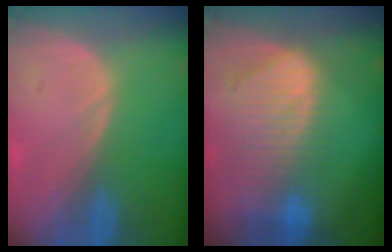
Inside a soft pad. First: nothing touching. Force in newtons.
{"total": 10.4, "press": 8.7, "slide": 5.5}